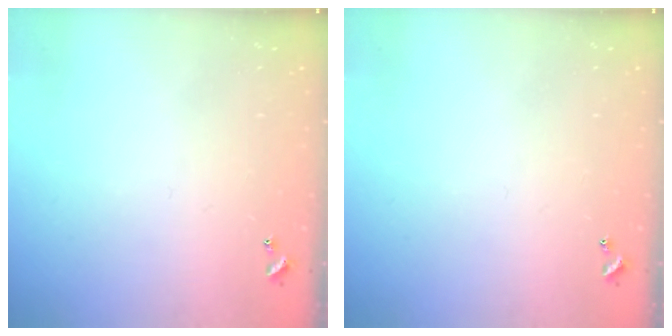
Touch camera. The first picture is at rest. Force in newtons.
{"total": 0.0}